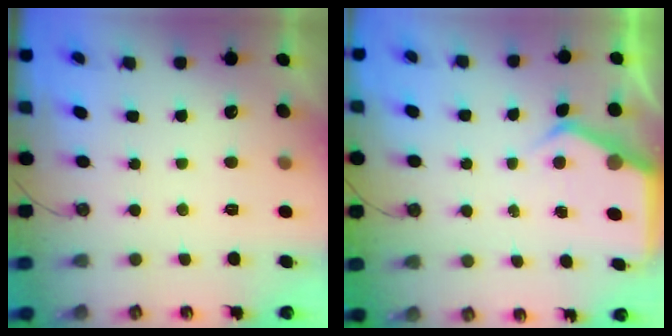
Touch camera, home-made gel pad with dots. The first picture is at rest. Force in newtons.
{"total": 4.3, "press": 4.2, "slide": 0.6}